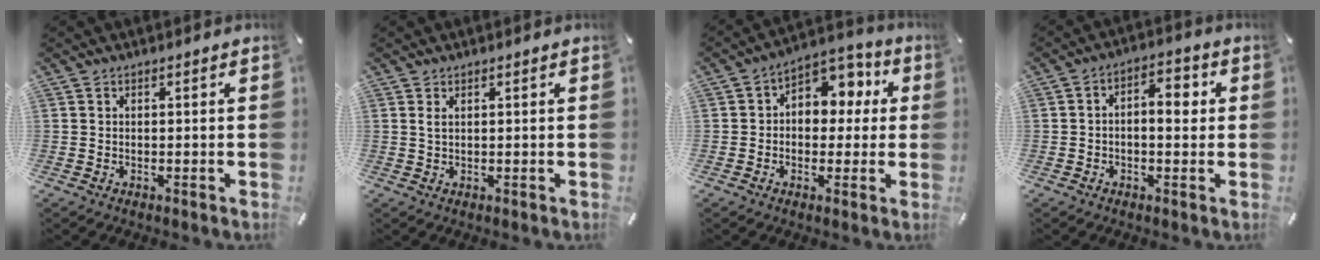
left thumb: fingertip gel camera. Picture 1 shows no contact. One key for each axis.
{"total": 1.4, "fx": 0.6, "fy": 0.4, "fz": 1.2, "tx": -0.025, "ty": 0.001, "tz": 0.009}
{"total": 7.7, "fx": 1.5, "fy": 6.6, "fz": 3.7, "tx": -0.053, "ty": -0.011, "tz": 0.024}
{"total": 6.4, "fx": -0.3, "fy": 3.8, "fz": 5.2, "tx": -0.072, "ty": 0.008, "tz": -0.013}